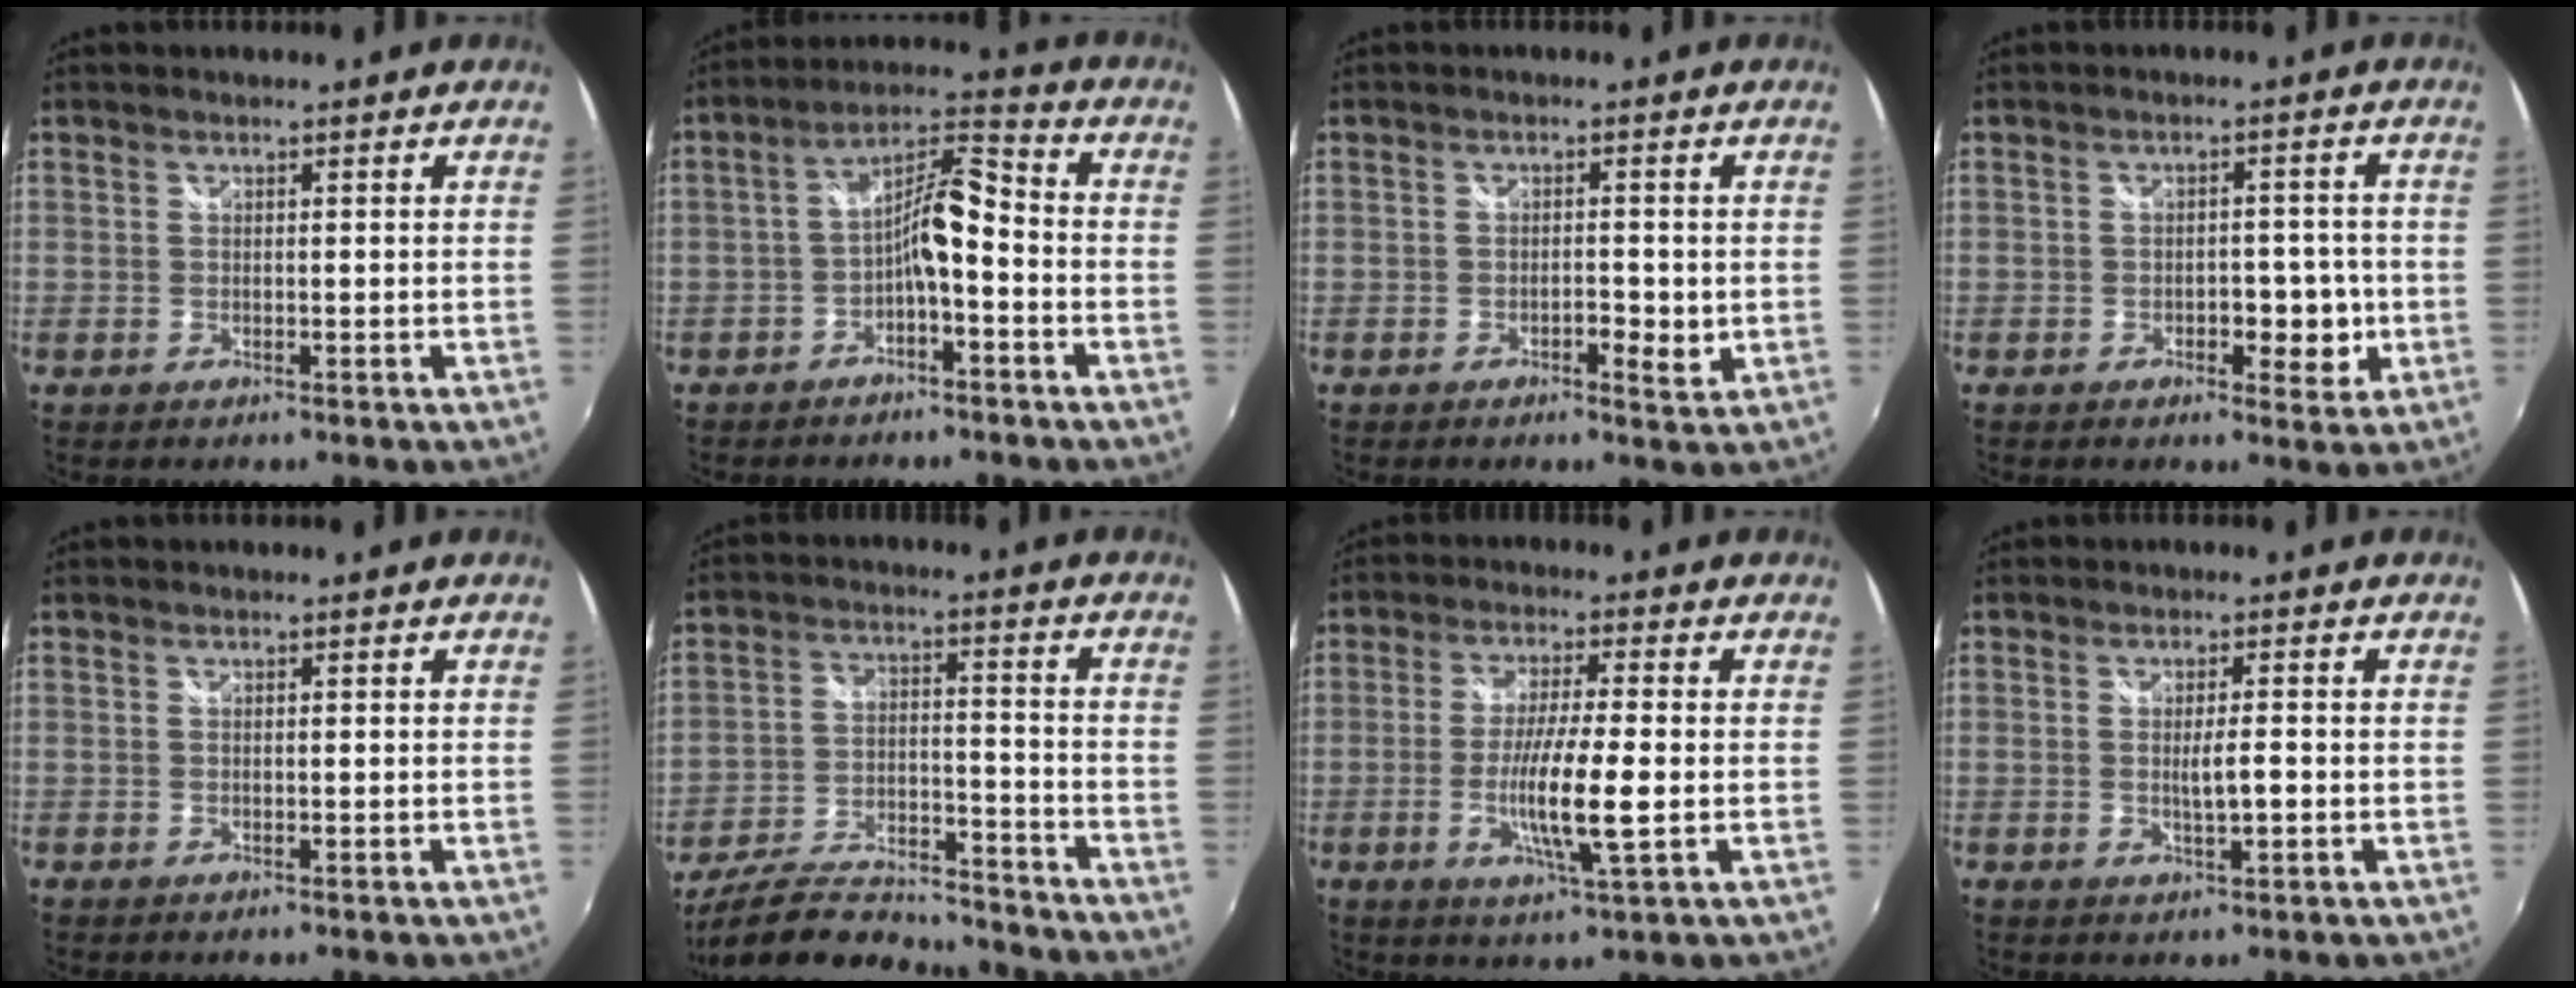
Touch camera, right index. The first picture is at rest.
{"total": 7.5, "force": [-3.3, 2.0, 6.5], "torque": [-0.131, 0.021, -0.056]}
{"total": 2.6, "force": [-0.7, 1.1, 2.3], "torque": [-0.042, -0.002, -0.013]}
{"total": 5.1, "force": [-1.6, 3.2, 3.7], "torque": [-0.056, 0.000, -0.017]}
{"total": 0.0}
{"total": 18.5, "force": [-16.3, 5.0, 7.4], "torque": [-0.149, -0.010, -0.252]}
{"total": 9.1, "force": [-2.0, 0.3, 8.8], "torque": [-0.164, -0.012, -0.040]}
{"total": 3.2, "force": [-0.6, 0.3, 3.1], "torque": [-0.053, -0.002, -0.011]}